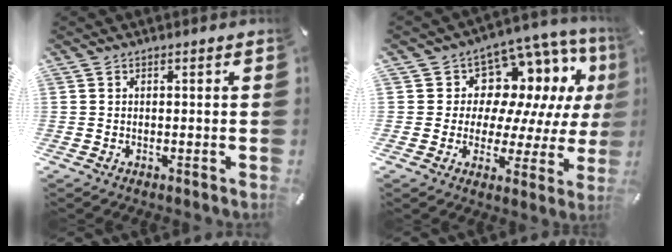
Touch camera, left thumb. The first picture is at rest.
{"total": 10.4, "force": [5.0, 8.5, 3.3], "torque": [-0.057, -0.061, 0.096]}